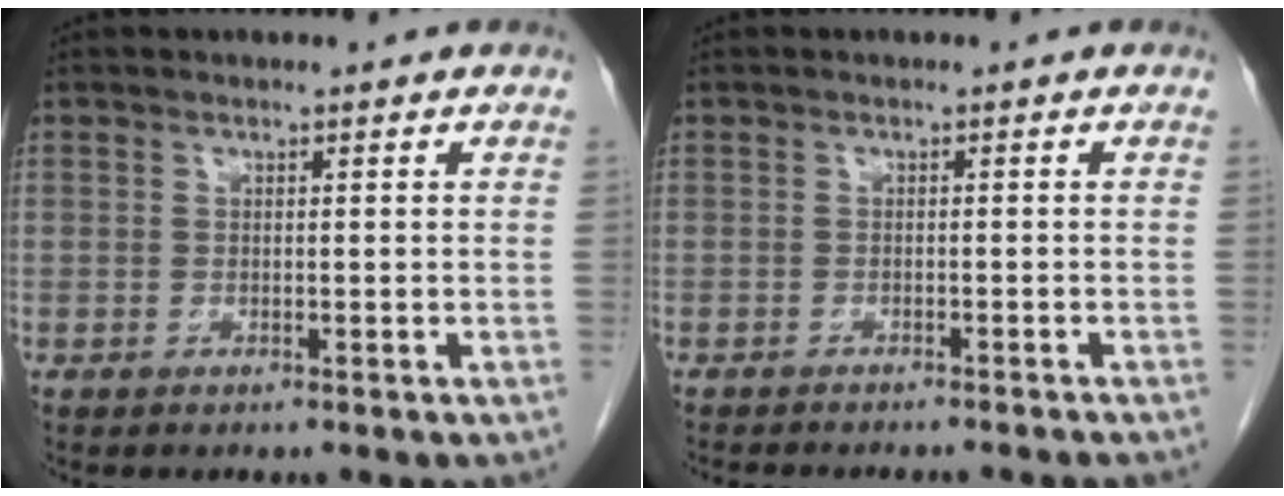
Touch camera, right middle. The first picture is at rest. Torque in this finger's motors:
{"motor_torque": [1.07, -1.07, 0.06, 0.03]}